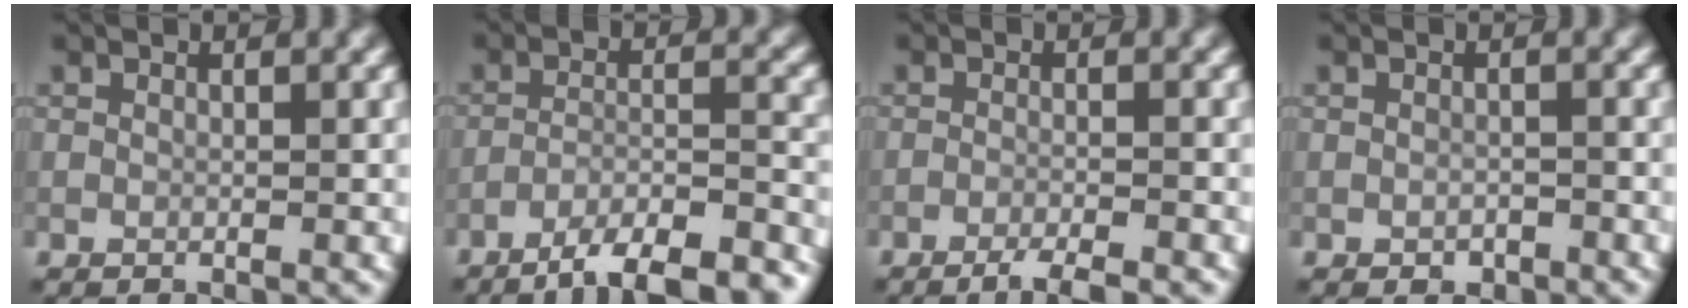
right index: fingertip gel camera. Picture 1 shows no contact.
{"total": 9.6, "force": [-7.9, 2.1, 5.1], "torque": [-0.065, -0.004, -0.111]}
{"total": 3.0, "force": [-2.3, 0.4, 2.0], "torque": [-0.030, -0.001, -0.046]}
{"total": 1.0, "force": [-0.6, 0.7, 0.6], "torque": [-0.009, -0.002, -0.009]}